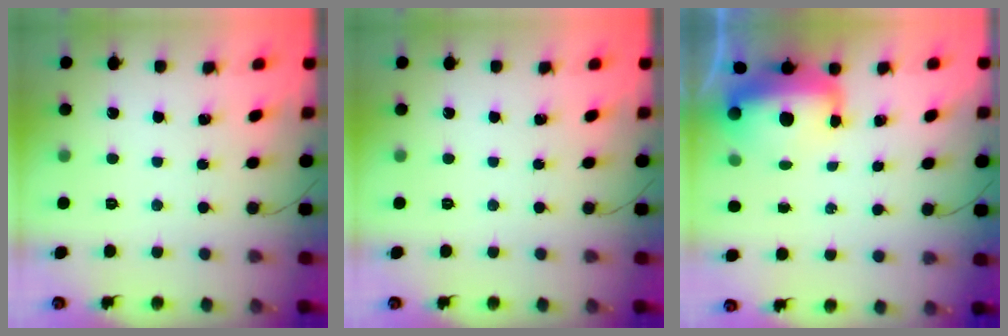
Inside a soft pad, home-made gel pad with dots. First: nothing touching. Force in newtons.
{"total": 0.0}
{"total": 12.6, "press": 12.2, "slide": 3.2}